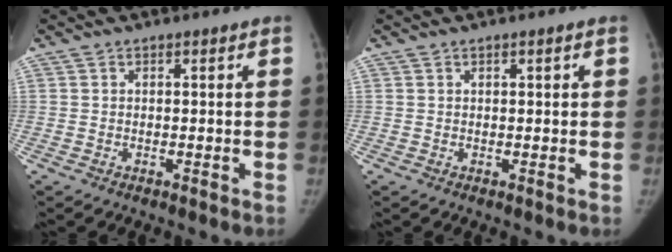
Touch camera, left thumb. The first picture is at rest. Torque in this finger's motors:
{"motor_torque": [-0.19, -0.01, -0.25, 0.13, -0.02]}